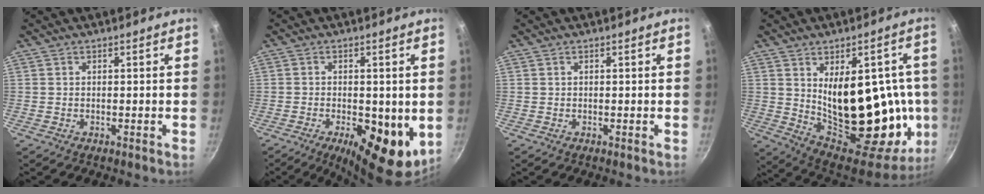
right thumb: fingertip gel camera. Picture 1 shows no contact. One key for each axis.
{"total": 11.8, "fx": -3.0, "fy": 5.2, "fz": 10.2, "tx": -0.130, "ty": -0.011, "tz": -0.034}
{"total": 0.0}
{"total": 27.6, "fx": 1.2, "fy": 14.4, "fz": 23.4, "tx": -0.264, "ty": -0.032, "tz": 0.051}